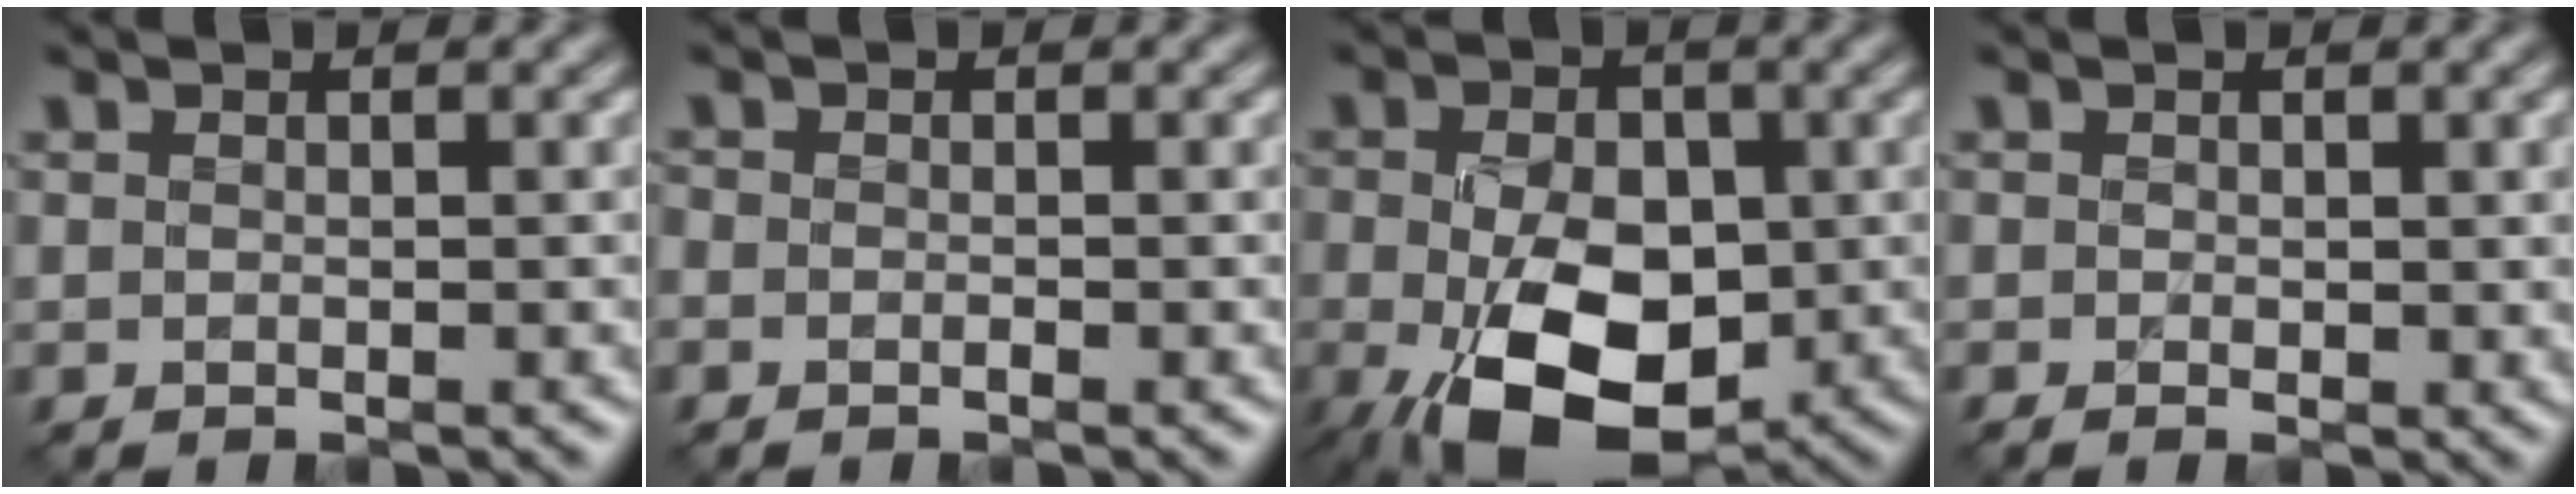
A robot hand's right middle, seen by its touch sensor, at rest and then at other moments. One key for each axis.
{"total": 0.6, "fx": -0.6, "fy": 0.1, "fz": 0.1, "tx": -0.009, "ty": -0.007, "tz": -0.011}
{"total": 10.4, "fx": -3.0, "fy": 6.3, "fz": 7.7, "tx": -0.145, "ty": -0.029, "tz": -0.049}
{"total": 0.6, "fx": 0.2, "fy": 0.3, "fz": 0.5, "tx": -0.009, "ty": -0.005, "tz": 0.004}